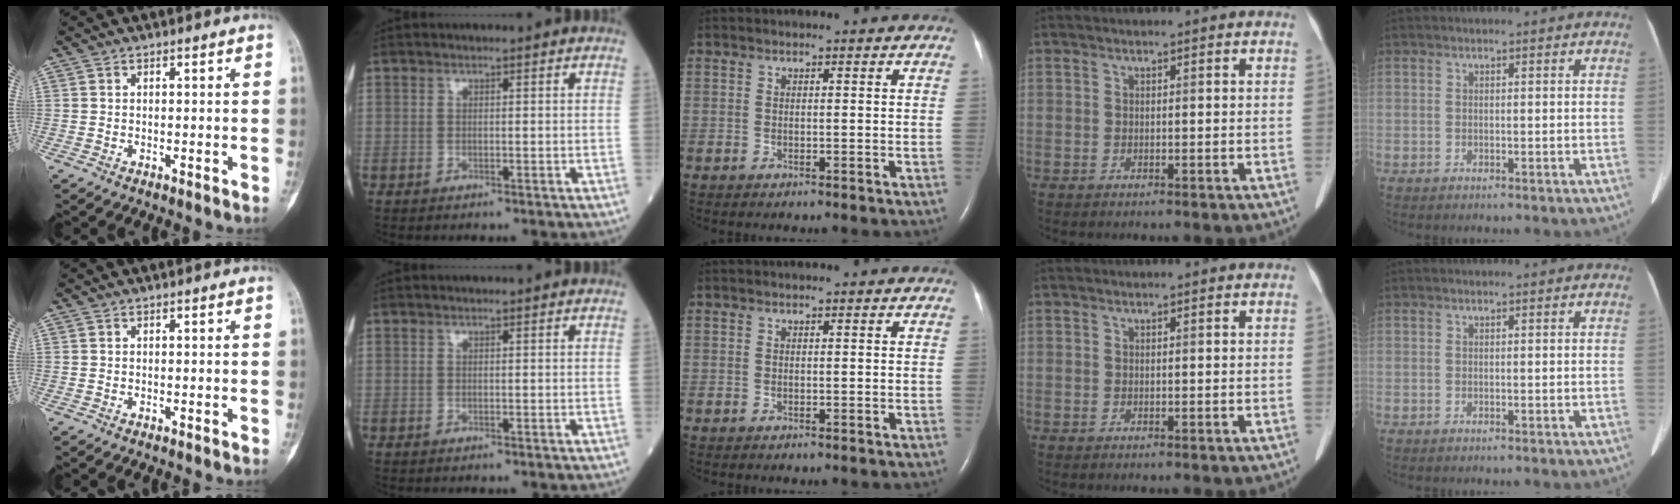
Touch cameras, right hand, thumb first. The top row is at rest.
{}